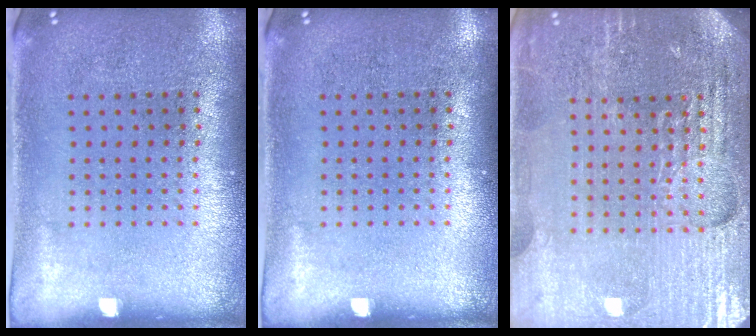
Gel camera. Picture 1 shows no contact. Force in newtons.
{"total": 0.0}
{"total": 4.7, "press": 4.4, "slide": 1.7}